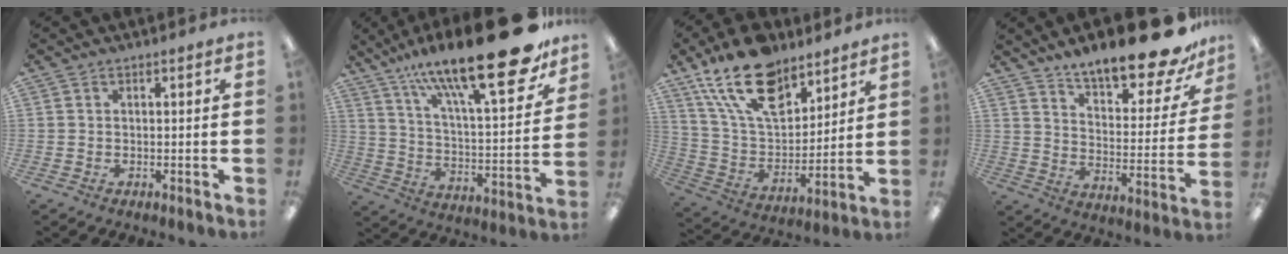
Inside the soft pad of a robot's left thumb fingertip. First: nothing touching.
{"total": 27.7, "force": [18.8, 7.4, 19.0], "torque": [-0.293, -0.122, 0.302]}
{"total": 19.8, "force": [13.1, 10.2, 10.7], "torque": [-0.196, -0.061, 0.237]}
{"total": 16.6, "force": [14.2, 3.8, 7.5], "torque": [-0.121, -0.105, 0.243]}